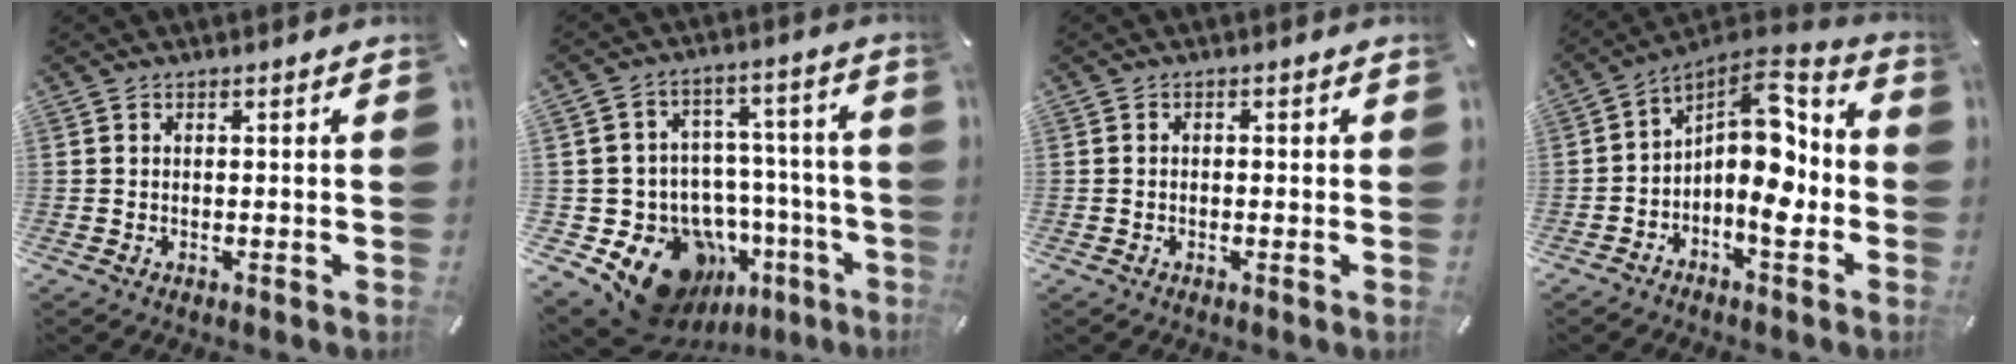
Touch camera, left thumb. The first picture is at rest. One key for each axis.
{"total": 19.8, "fx": -10.9, "fy": 13.2, "fz": 10.0, "tx": -0.161, "ty": 0.054, "tz": -0.152}
{"total": 1.0, "fx": -0.4, "fy": 0.8, "fz": 0.5, "tx": -0.011, "ty": 0.002, "tz": -0.010}
{"total": 12.8, "fx": -1.5, "fy": 7.3, "fz": 10.4, "tx": -0.152, "ty": -0.019, "tz": -0.031}